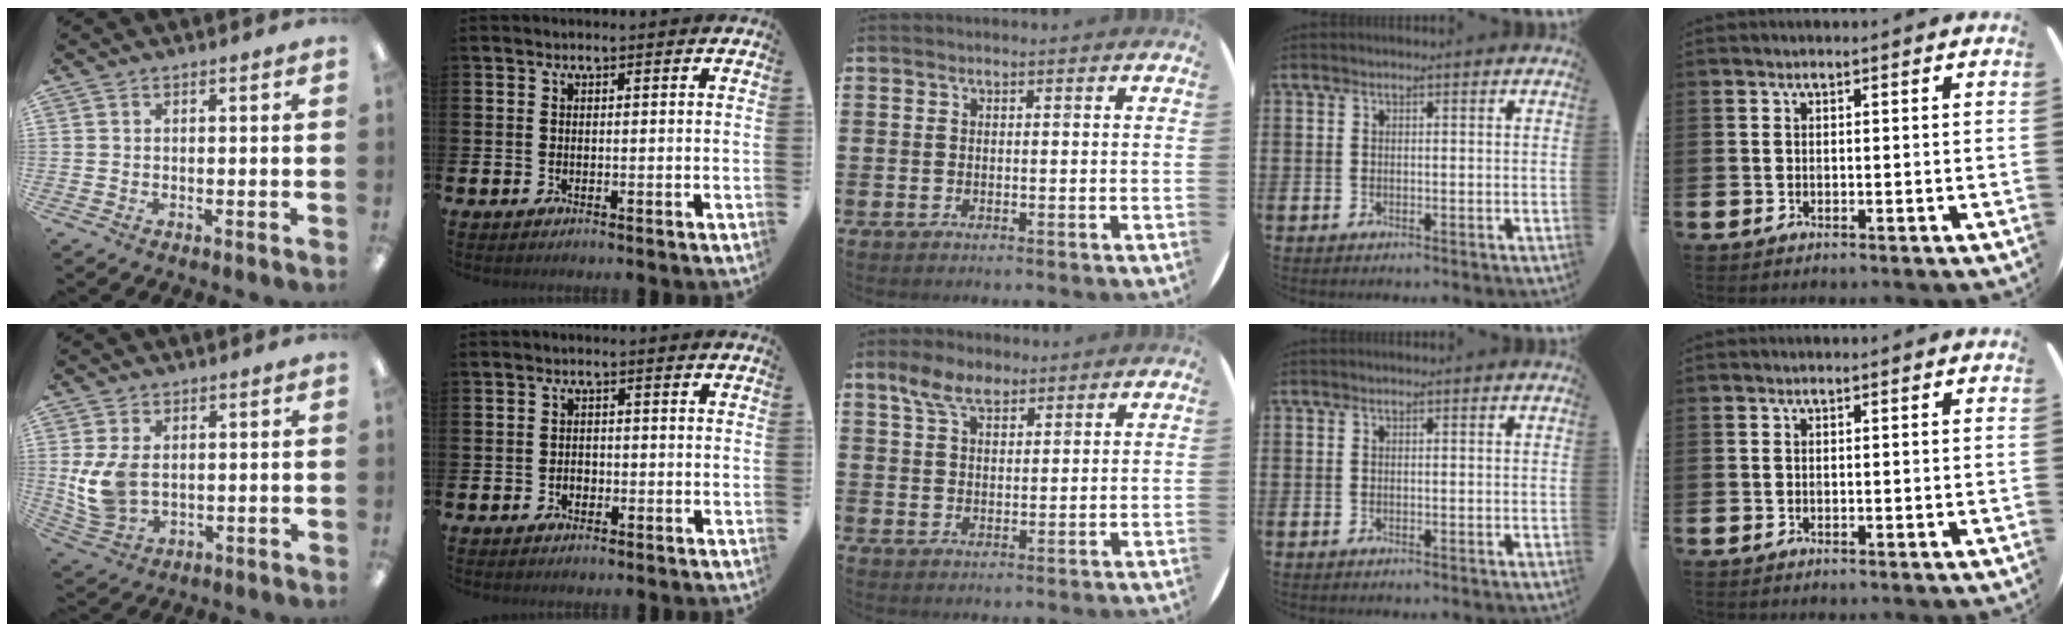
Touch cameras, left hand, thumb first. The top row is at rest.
{"thumb": {"total": 8.5, "force": [1.2, 5.9, 6.0], "torque": [-0.133, -0.002, 0.024]}, "index": {"total": 1.5, "force": [-0.6, 1.2, 0.7], "torque": [-0.013, 0.005, -0.014]}, "middle": {"total": 5.6, "force": [4.0, 2.6, 2.8], "torque": [-0.055, 0.001, 0.073]}}